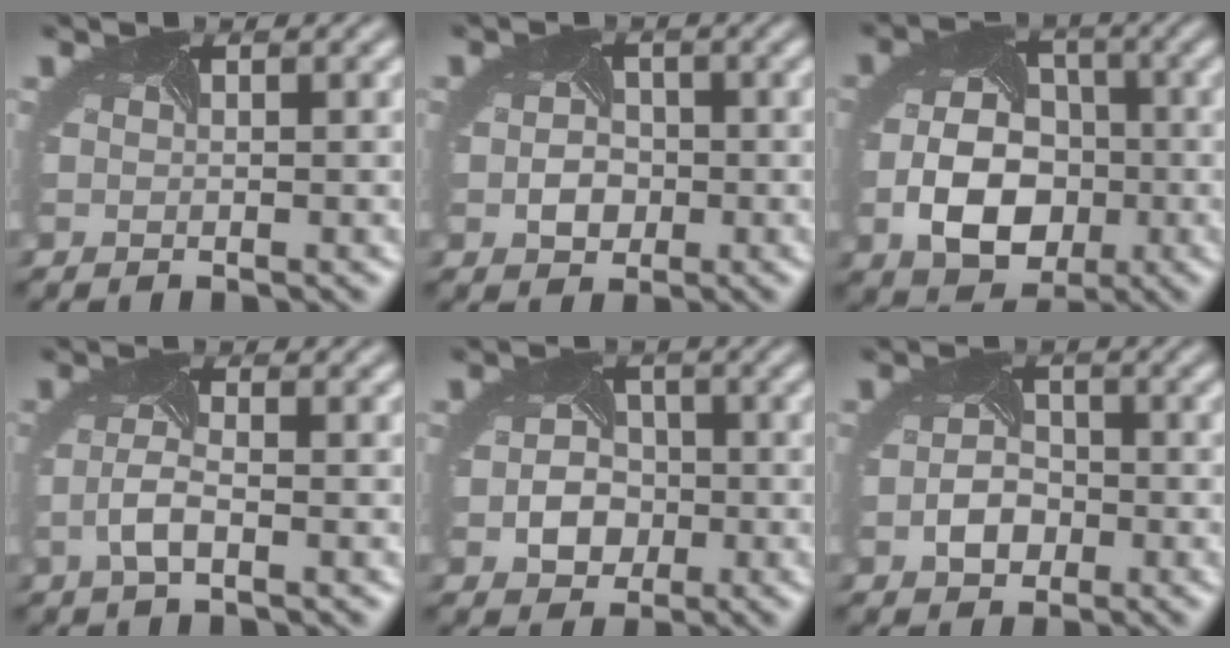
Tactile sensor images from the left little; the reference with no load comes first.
{"total": 2.6, "force": [-0.6, 2.1, 1.4], "torque": [-0.027, -0.004, -0.016]}
{"total": 7.6, "force": [-1.9, 5.6, 4.8], "torque": [-0.098, -0.019, -0.026]}
{"total": 2.4, "force": [-0.9, 0.7, 2.1], "torque": [-0.055, -0.004, -0.018]}
{"total": 3.7, "force": [-1.0, 3.0, 1.8], "torque": [-0.031, -0.005, -0.018]}
{"total": 2.8, "force": [-1.2, 2.0, 1.6], "torque": [-0.032, -0.003, -0.025]}